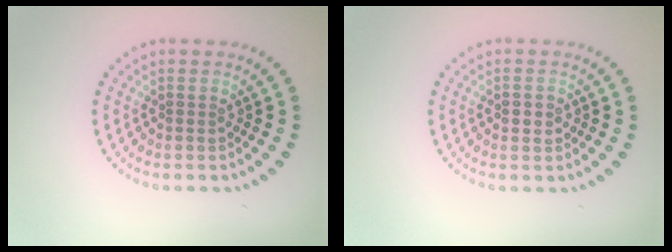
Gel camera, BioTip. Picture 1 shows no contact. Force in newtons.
{"total": 1.1, "press": 1.1, "slide": 0.1}